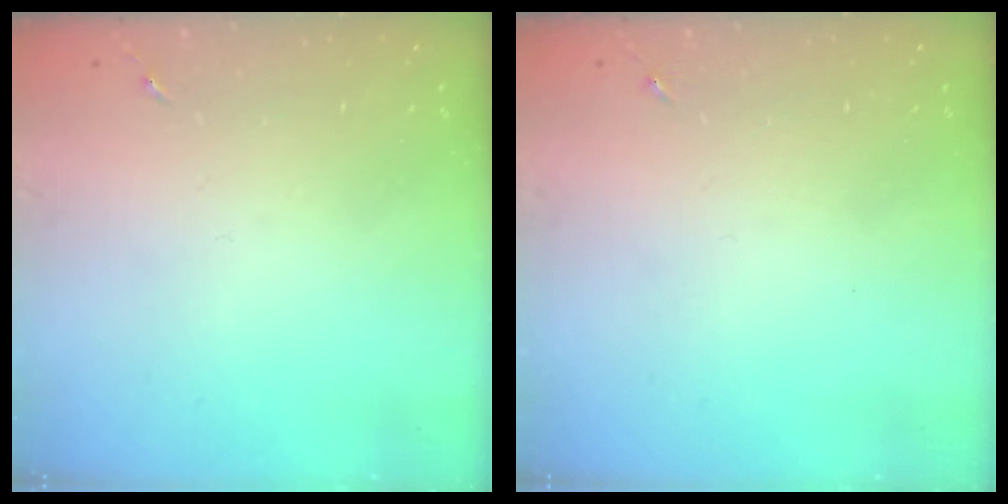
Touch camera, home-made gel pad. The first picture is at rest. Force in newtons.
{"total": 0.0}